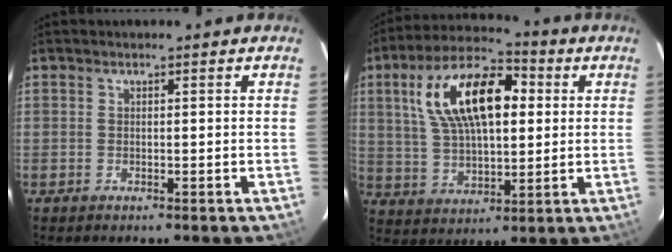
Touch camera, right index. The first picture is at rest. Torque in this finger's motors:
{"motor_torque": [1.31, 0.83, 1.05, 0.21]}